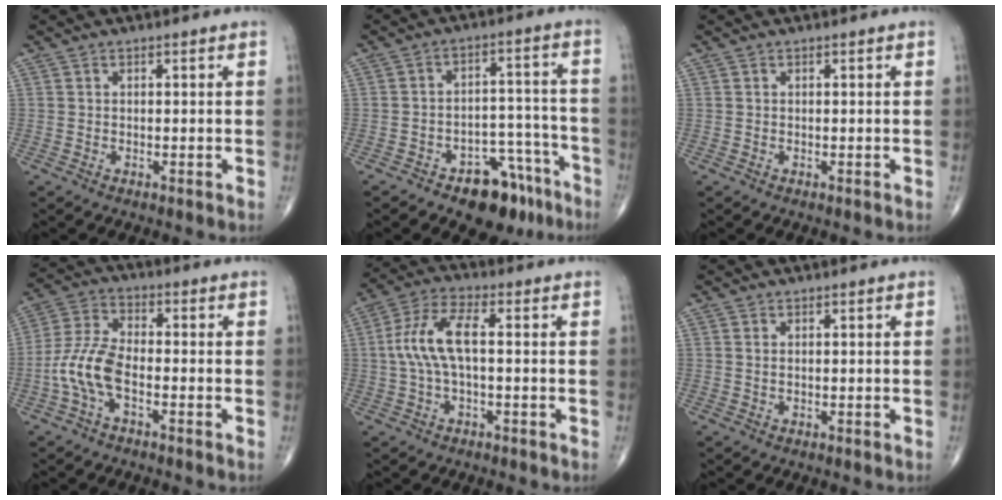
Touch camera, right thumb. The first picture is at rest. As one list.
[{"total": 11.7, "force": [-7.8, 6.3, 6.1], "torque": [-0.046, 0.074, -0.110]}, {"total": 0.0}, {"total": 8.8, "force": [-2.9, 4.0, 7.2], "torque": [-0.166, 0.028, -0.062]}, {"total": 9.2, "force": [0.2, 3.5, 8.5], "torque": [-0.195, 0.028, 0.002]}, {"total": 0.5, "force": [0.3, 0.1, 0.4], "torque": [-0.010, 0.001, 0.006]}]